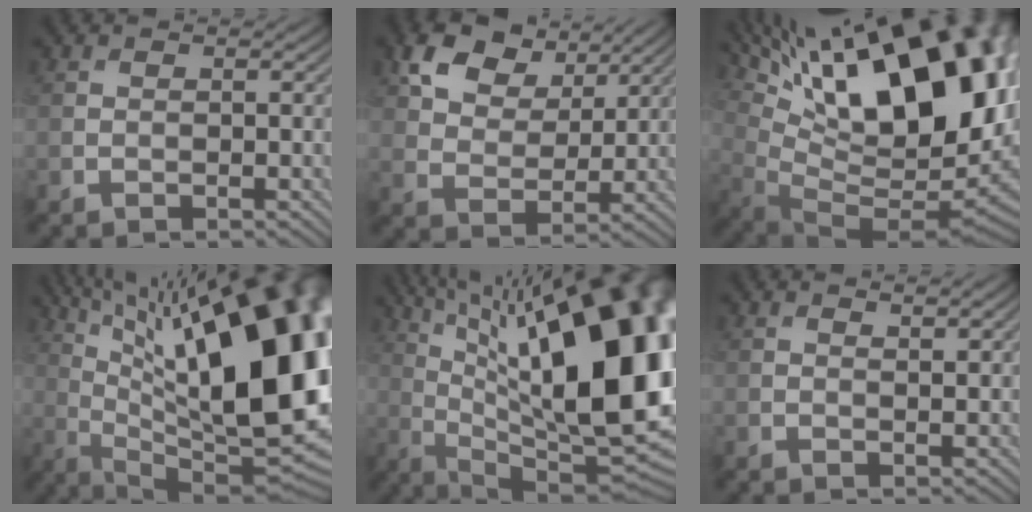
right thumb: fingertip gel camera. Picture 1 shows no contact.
{"total": 8.5, "force": [5.0, 5.3, 4.4], "torque": [-0.097, 0.001, 0.087]}
{"total": 20.9, "force": [8.7, 8.5, 17.0], "torque": [-0.269, 0.034, 0.169]}
{"total": 22.2, "force": [6.1, 7.7, 19.9], "torque": [-0.279, 0.040, 0.096]}
{"total": 22.2, "force": [5.5, 8.1, 19.9], "torque": [-0.278, 0.040, 0.083]}
{"total": 1.7, "force": [1.3, -0.1, 1.1], "torque": [-0.021, -0.005, 0.027]}